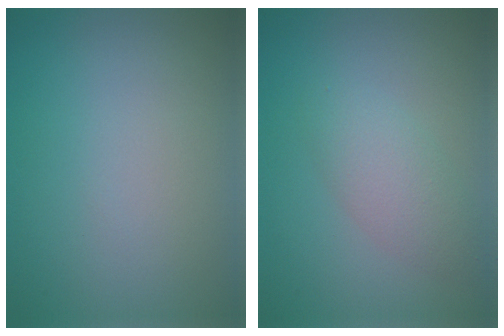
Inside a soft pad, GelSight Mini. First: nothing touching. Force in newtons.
{"total": 2.8, "press": 2.8, "slide": 0.2}